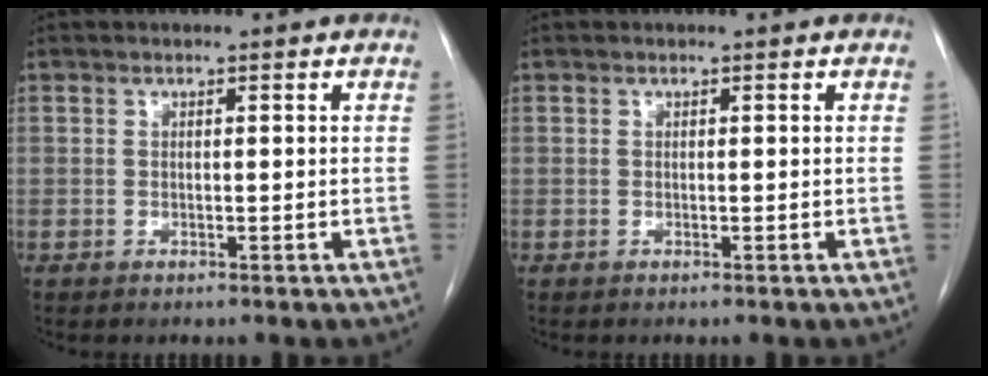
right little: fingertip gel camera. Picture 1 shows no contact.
{"total": 0.0}